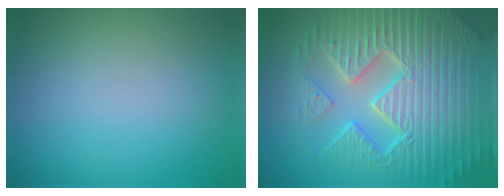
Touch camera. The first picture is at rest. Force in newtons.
{"total": 9.6, "press": 6.7, "slide": 6.8}